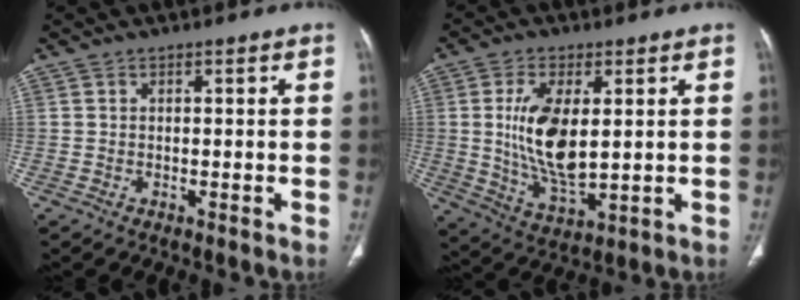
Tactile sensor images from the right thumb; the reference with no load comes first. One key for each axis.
{"total": 12.8, "fx": 1.6, "fy": 6.0, "fz": 11.1, "tx": -0.211, "ty": -0.021, "tz": 0.040}